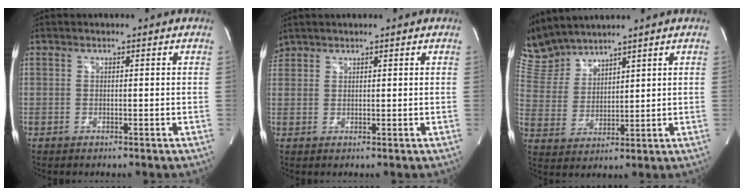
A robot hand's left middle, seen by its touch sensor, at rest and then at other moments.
{"total": 1.9, "force": [1.9, 0.6, 0.0], "torque": [-0.003, 0.018, 0.038]}
{"total": 7.9, "force": [7.8, 0.8, 0.8], "torque": [-0.044, 0.019, 0.177]}